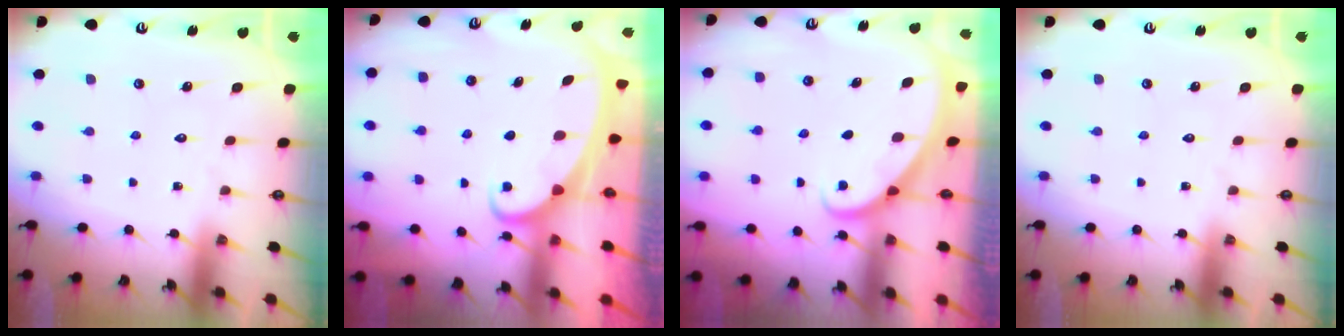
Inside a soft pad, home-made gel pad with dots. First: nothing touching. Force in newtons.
{"total": 2.0, "press": 2.0, "slide": 0.3}
{"total": 2.1, "press": 2.1, "slide": 0.1}
{"total": 0.0}